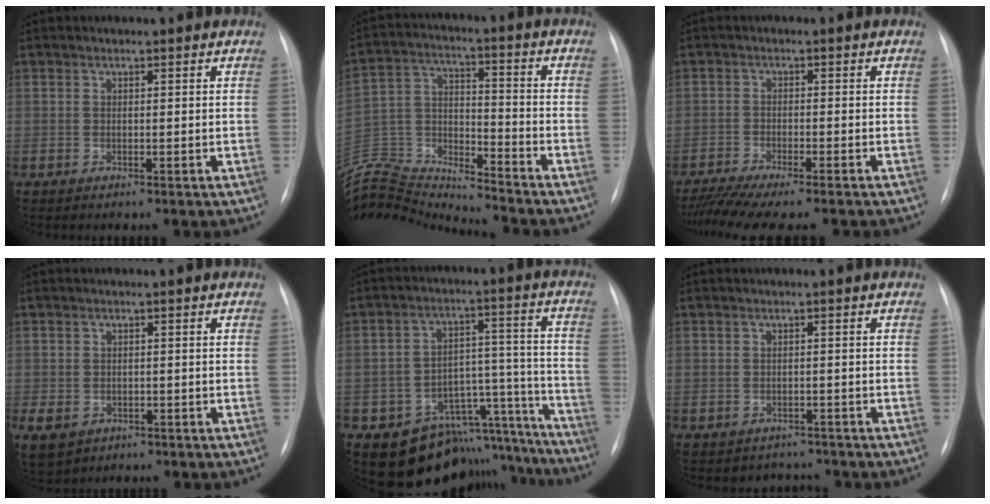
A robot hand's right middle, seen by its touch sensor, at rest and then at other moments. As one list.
[{"total": 17.7, "force": [-17.5, 0.6, 2.7], "torque": [-0.060, 0.036, -0.302]}, {"total": 11.4, "force": [-10.0, 0.6, 5.5], "torque": [-0.077, -0.014, -0.151]}, {"total": 9.2, "force": [-4.3, 7.4, 3.6], "torque": [-0.104, -0.001, -0.053]}, {"total": 15.9, "force": [-13.5, 8.0, 2.8], "torque": [-0.006, 0.092, -0.173]}, {"total": 3.0, "force": [-2.5, 1.5, -0.5], "torque": [0.001, 0.014, -0.033]}]